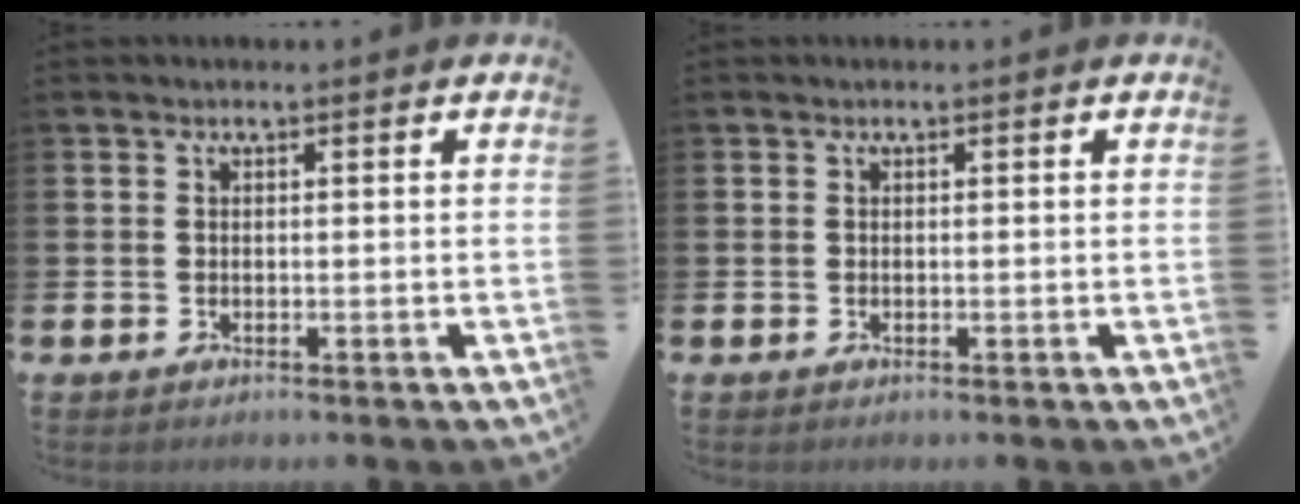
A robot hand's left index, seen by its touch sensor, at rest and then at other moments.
{"total": 0.0}